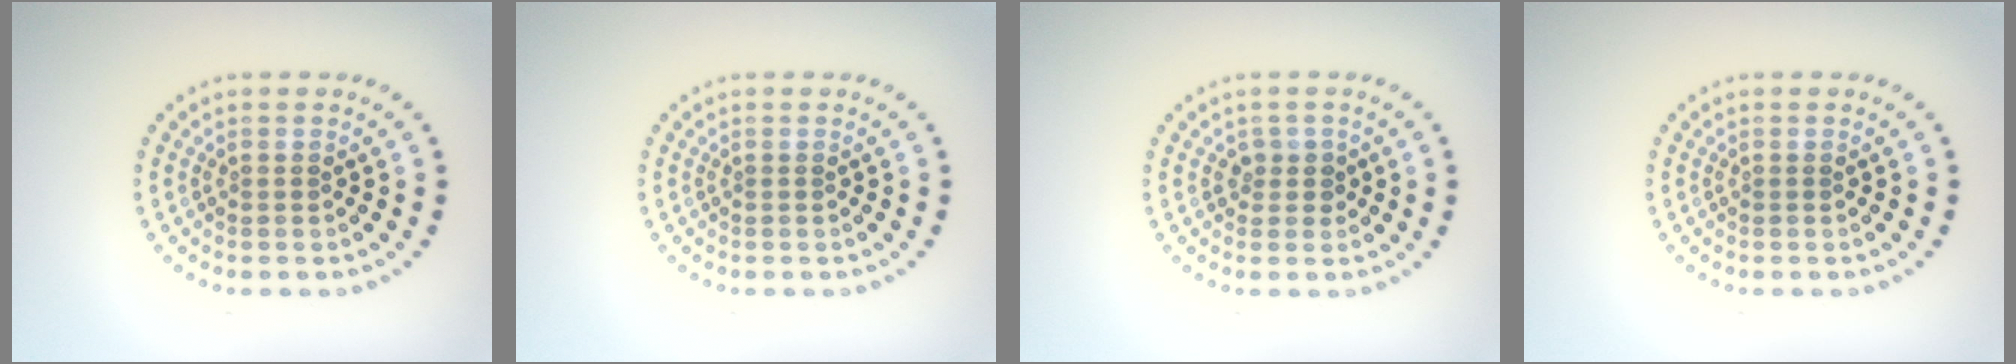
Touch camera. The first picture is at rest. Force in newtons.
{"total": 0.0}
{"total": 1.4, "press": 1.2, "slide": 0.7}
{"total": 0.0}